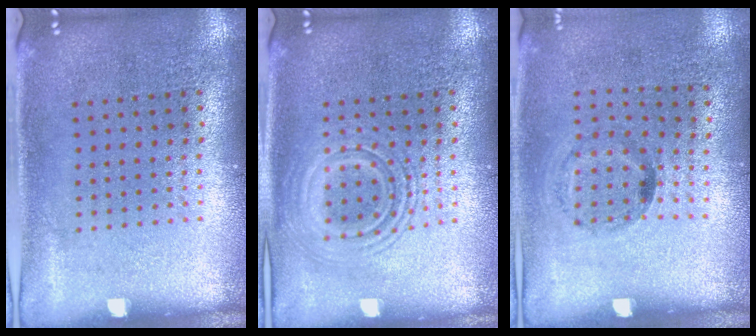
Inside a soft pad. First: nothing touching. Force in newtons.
{"total": 2.4, "press": 2.4, "slide": 0.4}
{"total": 1.3, "press": 0.7, "slide": 1.1}